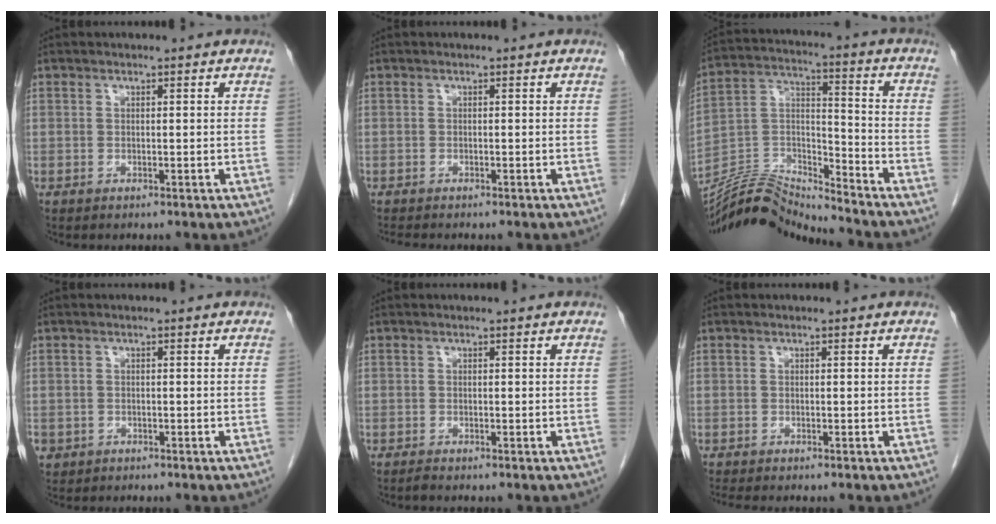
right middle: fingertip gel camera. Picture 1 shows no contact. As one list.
[{"total": 2.0, "force": [-1.8, 0.2, 0.8], "torque": [-0.019, -0.006, -0.026]}, {"total": 12.8, "force": [-12.8, -1.0, 0.8], "torque": [-0.018, 0.043, -0.241]}, {"total": 1.7, "force": [-0.9, 1.4, 0.3], "torque": [-0.011, 0.002, -0.013]}, {"total": 0.5, "force": [-0.5, -0.1, 0.2], "torque": [-0.007, -0.002, -0.011]}, {"total": 1.7, "force": [-1.6, -0.1, 0.8], "torque": [-0.014, -0.004, -0.024]}]